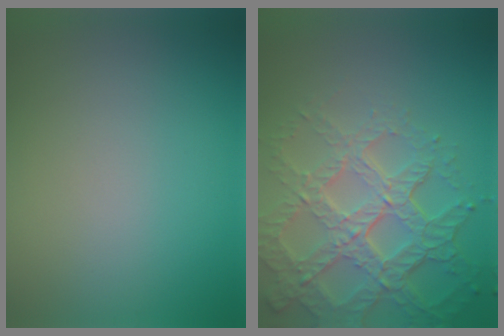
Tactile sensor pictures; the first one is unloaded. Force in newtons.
{"total": 7.7, "press": 5.3, "slide": 5.5}